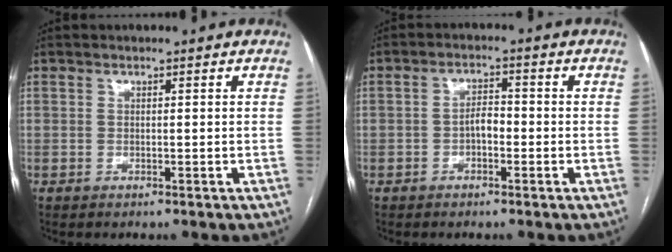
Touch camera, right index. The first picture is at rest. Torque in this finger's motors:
{"motor_torque": [0.74, 0.11, 0.34, 0.09]}